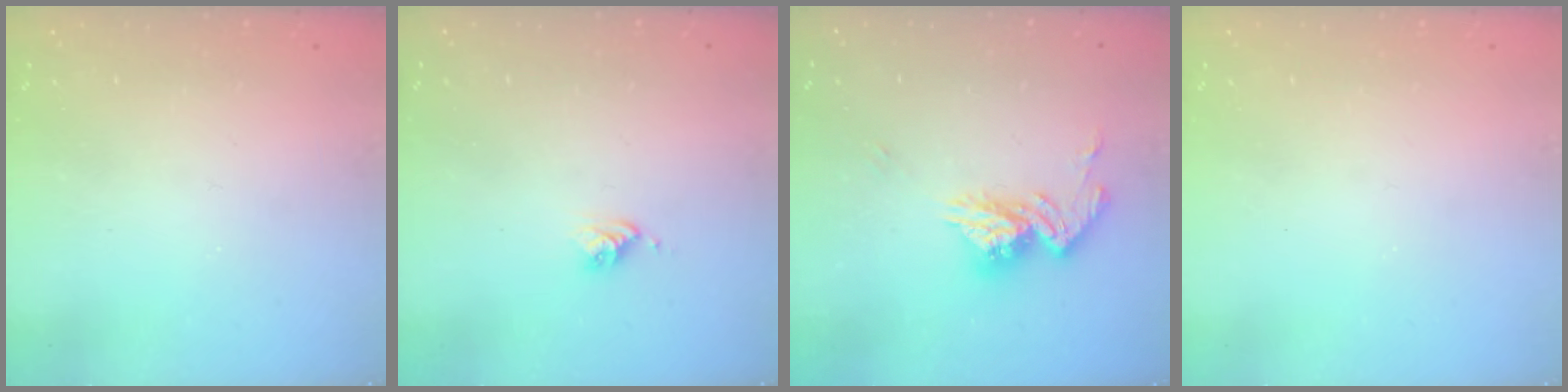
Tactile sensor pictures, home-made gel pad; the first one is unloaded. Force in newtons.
{"total": 3.7, "press": 3.7, "slide": 0.6}
{"total": 13.6, "press": 13.5, "slide": 1.3}
{"total": 0.0}